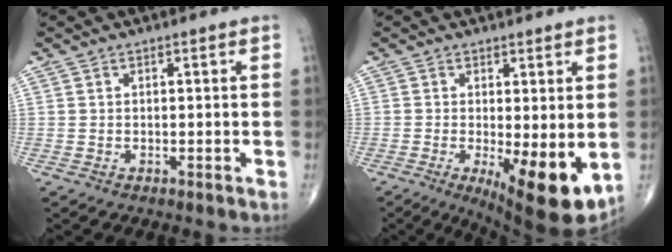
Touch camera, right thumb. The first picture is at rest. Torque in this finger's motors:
{"motor_torque": [1.71, 1.87, 0.57, -0.51, 0.36]}